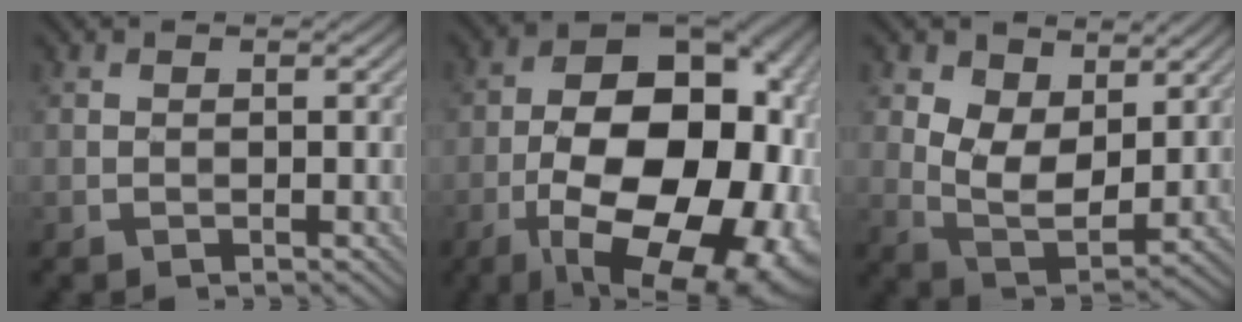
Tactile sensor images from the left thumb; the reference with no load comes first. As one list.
[{"total": 21.4, "force": [-6.4, 11.9, 16.6], "torque": [-0.250, -0.008, -0.076]}, {"total": 8.5, "force": [3.5, 5.0, 5.8], "torque": [-0.133, -0.006, 0.065]}]